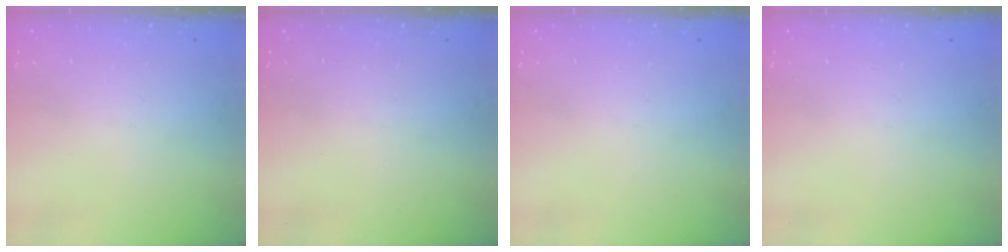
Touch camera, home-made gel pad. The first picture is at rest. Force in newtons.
{"total": 0.0}
{"total": 0.0}
{"total": 0.0}